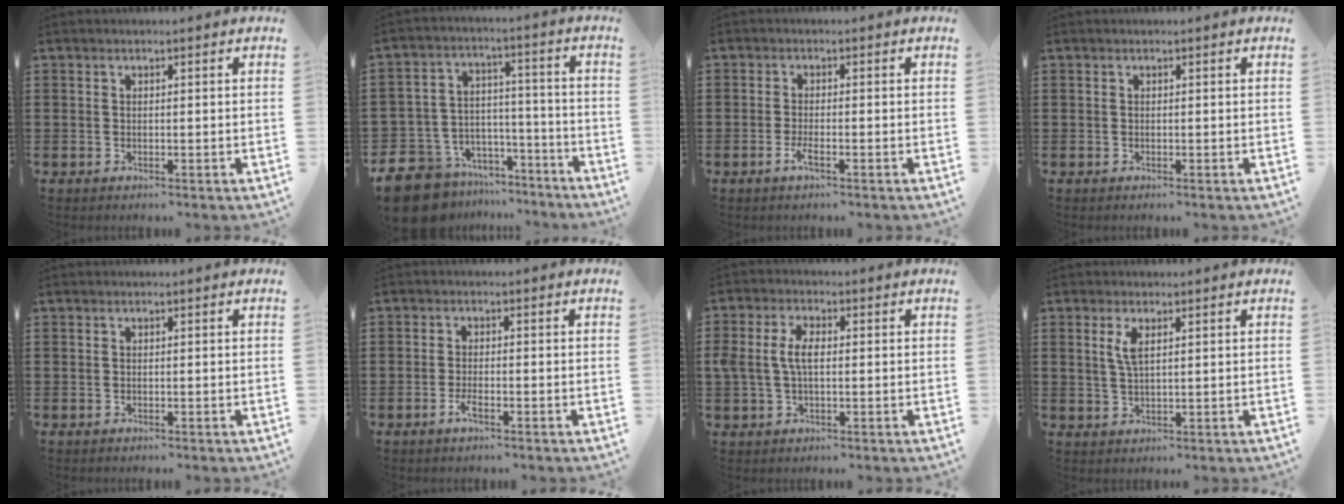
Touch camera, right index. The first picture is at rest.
{"total": 10.4, "force": [-9.1, 4.5, 2.2], "torque": [-0.070, 0.027, -0.176]}
{"total": 2.0, "force": [-1.1, 0.4, 1.7], "torque": [-0.035, -0.004, -0.021]}
{"total": 0.0}
{"total": 0.0}
{"total": 1.9, "force": [-1.2, 0.4, 1.5], "torque": [-0.033, -0.003, -0.023]}
{"total": 4.8, "force": [0.1, 2.4, 4.1], "torque": [-0.103, 0.000, -0.006]}
{"total": 2.9, "force": [1.2, 0.8, 2.5], "torque": [-0.054, 0.004, 0.021]}